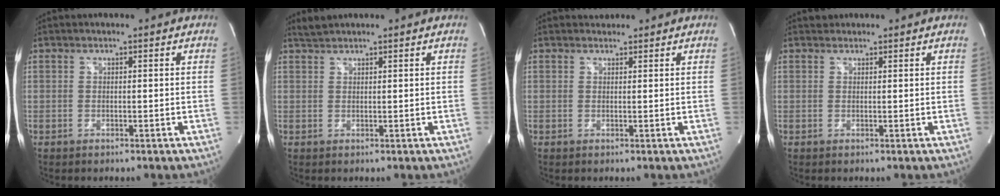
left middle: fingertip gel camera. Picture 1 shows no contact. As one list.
[{"total": 1.6, "force": [1.6, -0.1, 0.2], "torque": [-0.011, 0.009, 0.037]}, {"total": 1.1, "force": [1.0, 0.4, -0.2], "torque": [-0.004, 0.005, 0.015]}, {"total": 0.9, "force": [0.8, 0.3, -0.2], "torque": [-0.006, 0.008, 0.013]}]